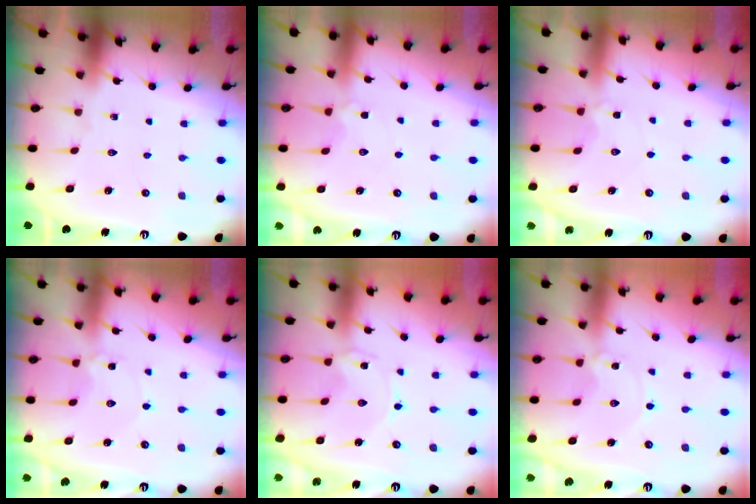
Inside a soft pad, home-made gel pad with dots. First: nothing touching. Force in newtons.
{"total": 2.1, "press": 2.0, "slide": 0.6}
{"total": 2.8, "press": 2.7, "slide": 0.5}
{"total": 3.1, "press": 3.0, "slide": 0.3}
{"total": 0.0}
{"total": 1.5, "press": 1.5, "slide": 0.2}